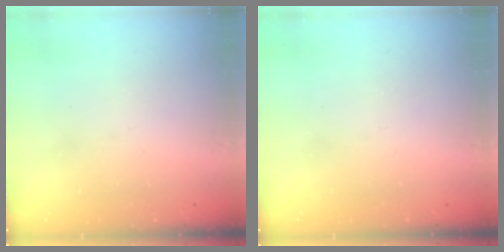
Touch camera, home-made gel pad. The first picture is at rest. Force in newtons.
{"total": 0.0}